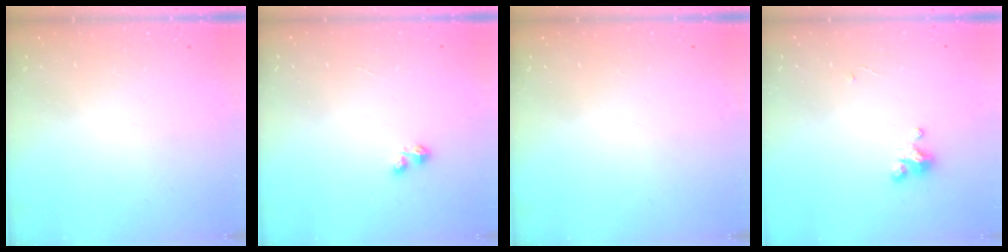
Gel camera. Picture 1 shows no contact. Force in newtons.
{"total": 2.4, "press": 2.4, "slide": 0.3}
{"total": 0.0}
{"total": 2.7, "press": 2.7, "slide": 0.3}